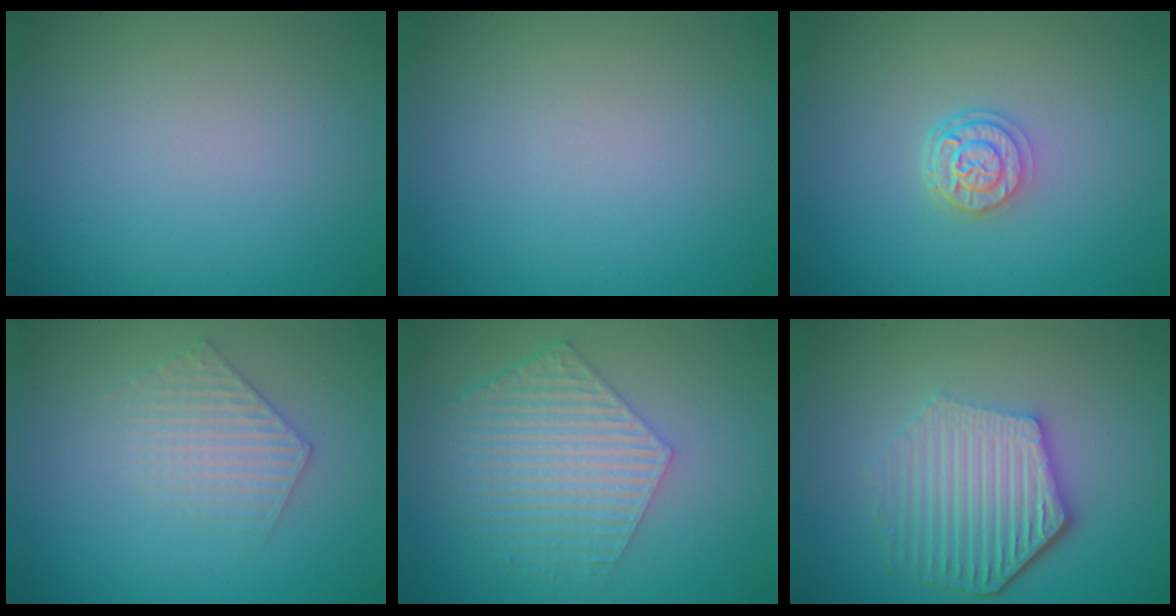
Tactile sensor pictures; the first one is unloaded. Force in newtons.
{"total": 0.0}
{"total": 2.6, "press": 2.1, "slide": 1.5}
{"total": 2.4, "press": 2.4, "slide": 0.3}
{"total": 5.7, "press": 4.3, "slide": 3.8}
{"total": 6.0, "press": 4.5, "slide": 3.9}